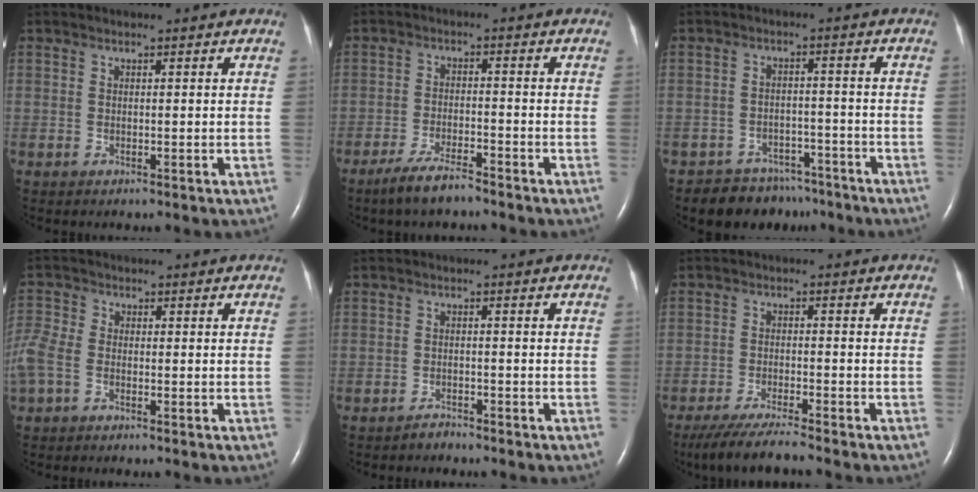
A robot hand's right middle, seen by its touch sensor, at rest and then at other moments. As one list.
[{"total": 5.2, "force": [-4.3, 0.7, 2.9], "torque": [-0.063, -0.009, -0.082]}, {"total": 8.0, "force": [-6.7, 4.3, 0.5], "torque": [0.007, 0.016, -0.095]}, {"total": 7.4, "force": [-2.1, 5.1, 4.9], "torque": [-0.155, 0.009, -0.042]}, {"total": 1.3, "force": [-1.3, 0.2, 0.0], "torque": [-0.005, -0.004, -0.022]}, {"total": 6.9, "force": [-6.1, -0.8, 3.2], "torque": [-0.051, -0.027, -0.108]}]